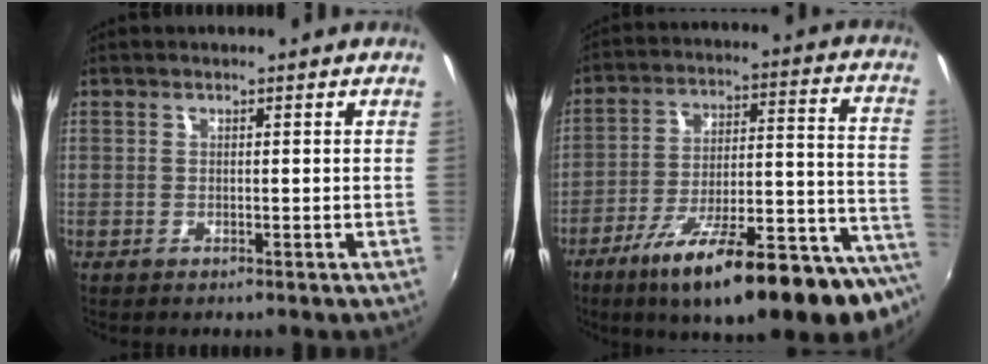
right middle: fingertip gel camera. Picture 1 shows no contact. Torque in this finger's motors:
{"motor_torque": [1.35, -0.79, 0.44, 0.21]}